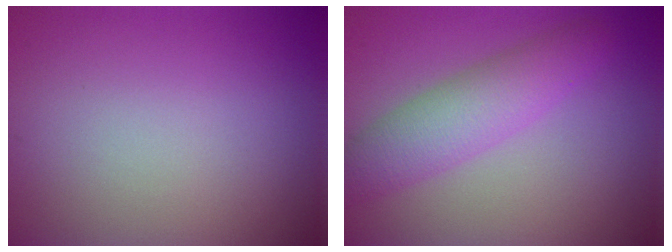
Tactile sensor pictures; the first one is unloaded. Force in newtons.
{"total": 4.6, "press": 4.6, "slide": 0.2}